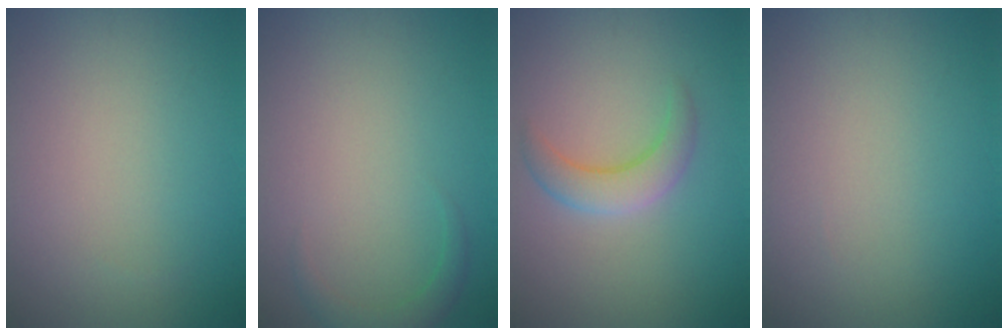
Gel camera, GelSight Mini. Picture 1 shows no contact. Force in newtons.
{"total": 1.5, "press": 1.5, "slide": 0.2}
{"total": 2.9, "press": 2.9, "slide": 0.1}
{"total": 0.0}